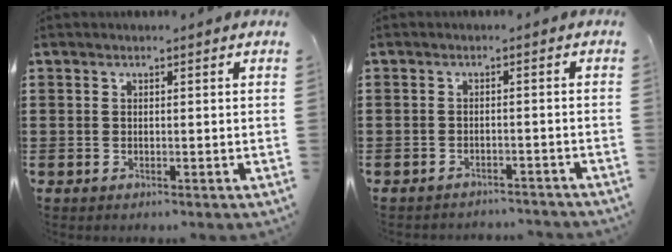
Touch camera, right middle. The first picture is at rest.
{"total": 1.9, "force": [-1.9, 0.1, -0.1], "torque": [-0.005, -0.001, -0.041]}